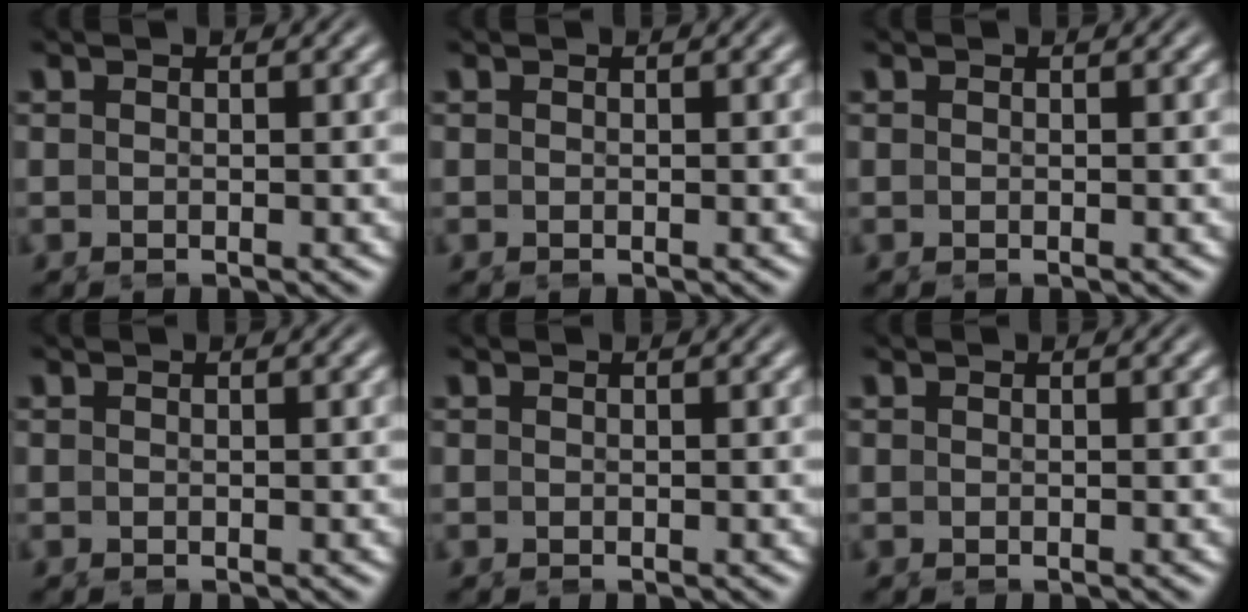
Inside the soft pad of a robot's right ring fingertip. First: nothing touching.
{"total": 0.0}
{"total": 0.0}
{"total": 0.0}
{"total": 0.0}
{"total": 0.0}